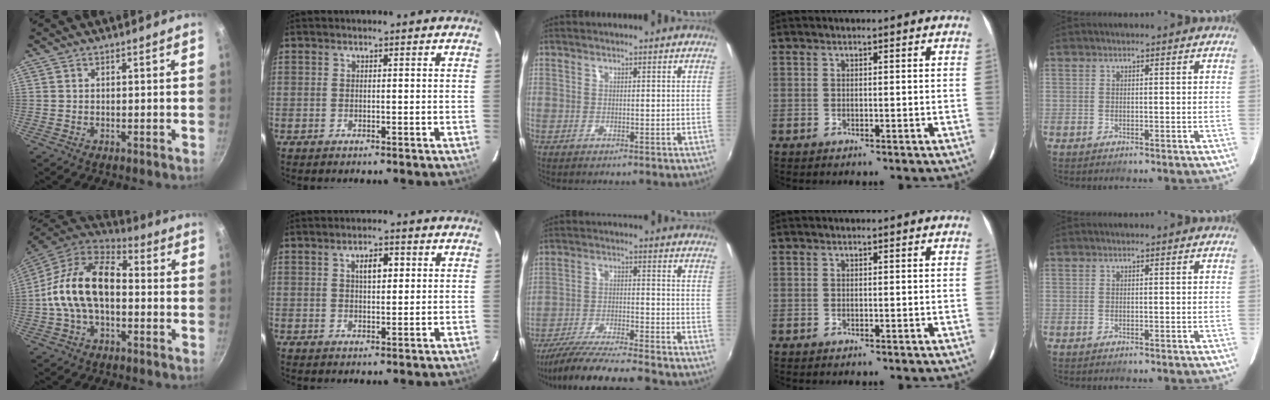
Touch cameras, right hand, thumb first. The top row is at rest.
{"thumb": {"total": 17.5, "force": [-1.3, 10.6, 13.9], "torque": [-0.230, 0.040, -0.042]}, "index": {"total": 4.0, "force": [1.3, 1.8, 3.3], "torque": [-0.053, 0.011, 0.022]}, "middle": {"total": 17.0, "force": [-15.2, 0.2, 7.6], "torque": [-0.152, -0.033, -0.243]}}